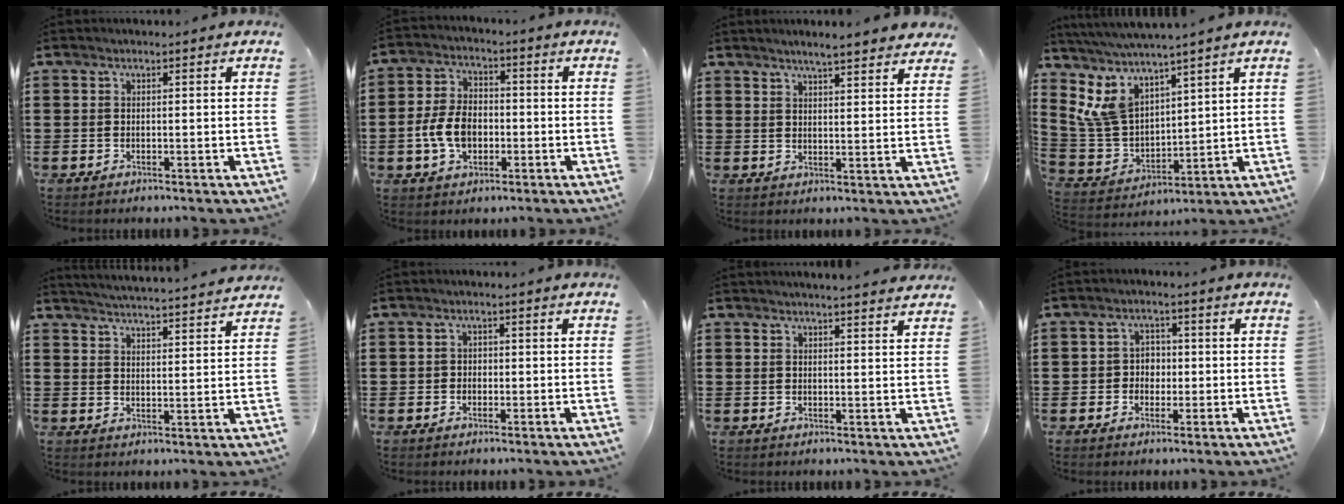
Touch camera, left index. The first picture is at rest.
{"total": 7.3, "force": [-1.8, 4.8, 5.2], "torque": [-0.129, 0.004, -0.041]}
{"total": 3.5, "force": [3.4, -0.5, 0.6], "torque": [-0.022, -0.014, 0.060]}
{"total": 7.3, "force": [5.4, 3.2, 3.8], "torque": [-0.118, -0.033, 0.095]}
{"total": 4.0, "force": [3.9, -0.9, 0.3], "torque": [-0.023, -0.031, 0.065]}
{"total": 1.2, "force": [-0.3, 1.1, 0.4], "torque": [-0.011, 0.004, -0.008]}
{"total": 2.3, "force": [2.3, -0.3, 0.4], "torque": [-0.013, -0.006, 0.043]}
{"total": 2.9, "force": [-0.6, 2.6, 1.2], "torque": [-0.033, 0.008, -0.017]}